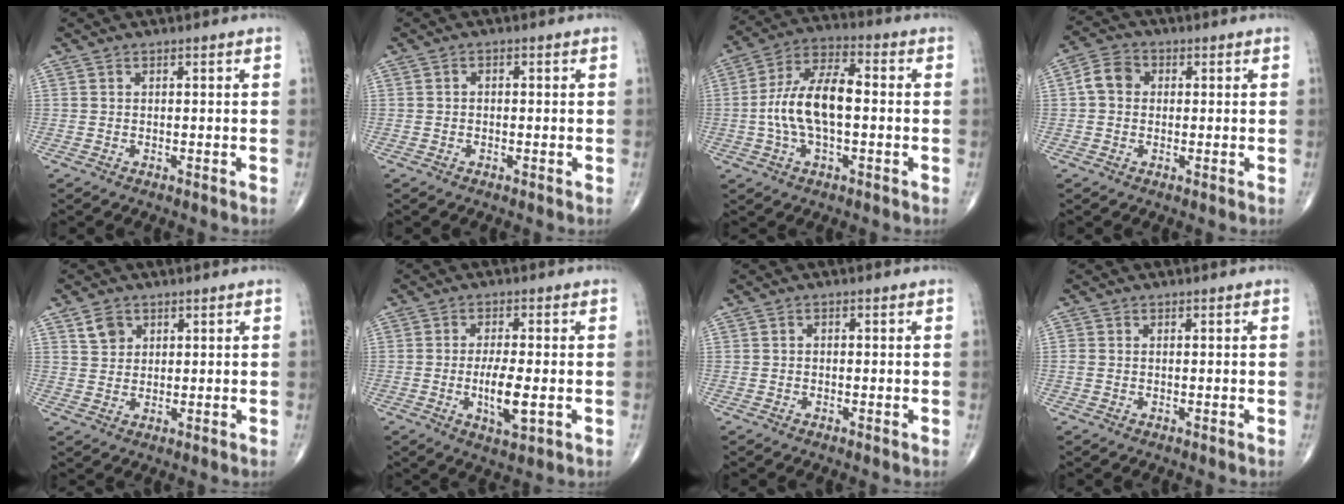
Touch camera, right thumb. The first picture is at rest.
{"total": 0.8, "force": [-0.2, 0.6, 0.4], "torque": [-0.004, 0.000, -0.006]}
{"total": 13.1, "force": [-0.9, 6.1, 11.6], "torque": [-0.225, 0.034, -0.022]}
{"total": 5.0, "force": [0.4, 4.1, 2.8], "torque": [-0.043, 0.014, -0.003]}
{"total": 3.8, "force": [2.0, 2.9, 1.4], "torque": [-0.010, -0.009, 0.038]}
{"total": 7.2, "force": [-1.3, 2.2, 6.7], "torque": [-0.120, -0.010, -0.022]}
{"total": 0.5, "force": [-0.1, 0.4, 0.3], "torque": [-0.002, -0.001, -0.006]}
{"total": 1.1, "force": [-0.1, 0.9, 0.7], "torque": [-0.019, 0.003, 0.000]}